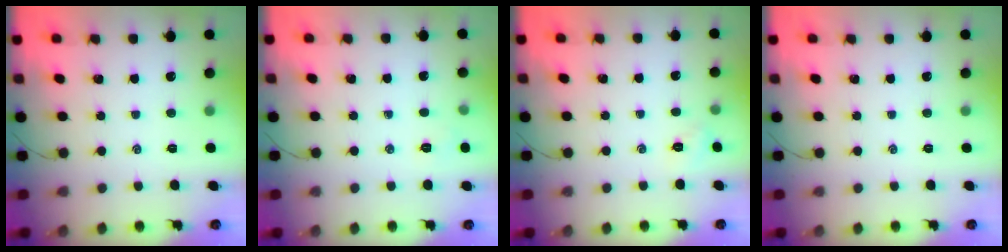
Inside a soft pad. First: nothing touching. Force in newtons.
{"total": 3.7, "press": 3.6, "slide": 0.9}
{"total": 2.2, "press": 2.2, "slide": 0.6}
{"total": 0.0}